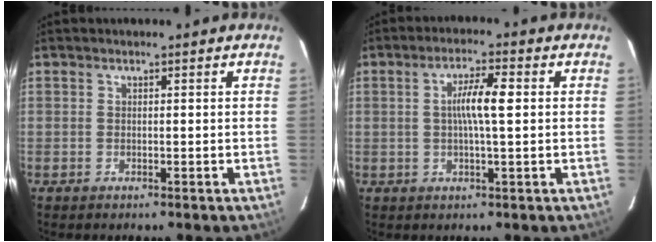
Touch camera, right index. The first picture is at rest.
{"total": 5.5, "force": [0.5, 0.3, 5.5], "torque": [-0.101, 0.006, 0.008]}